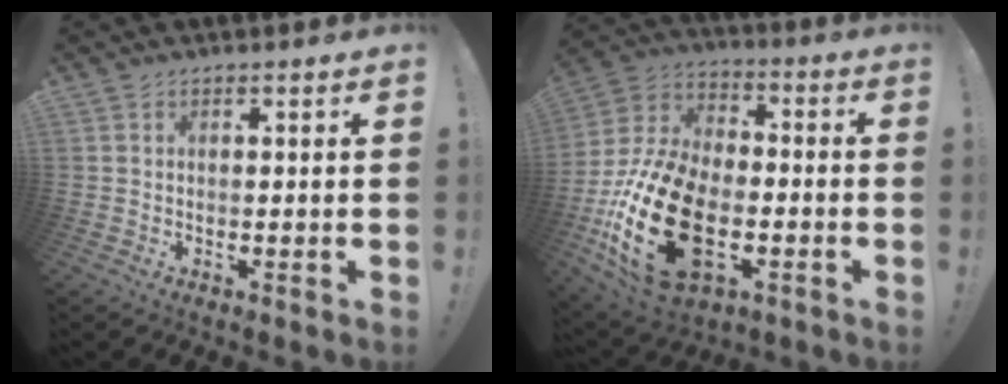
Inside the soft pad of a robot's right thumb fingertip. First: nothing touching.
{"total": 26.8, "force": [-7.9, 16.3, 19.7], "torque": [-0.376, 0.046, -0.119]}